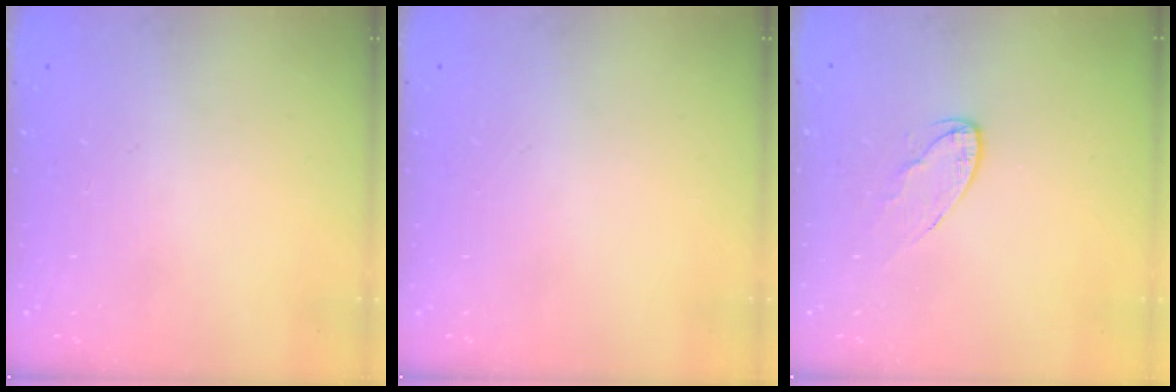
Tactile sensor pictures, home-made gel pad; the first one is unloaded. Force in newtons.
{"total": 0.0}
{"total": 5.7, "press": 5.7, "slide": 0.5}